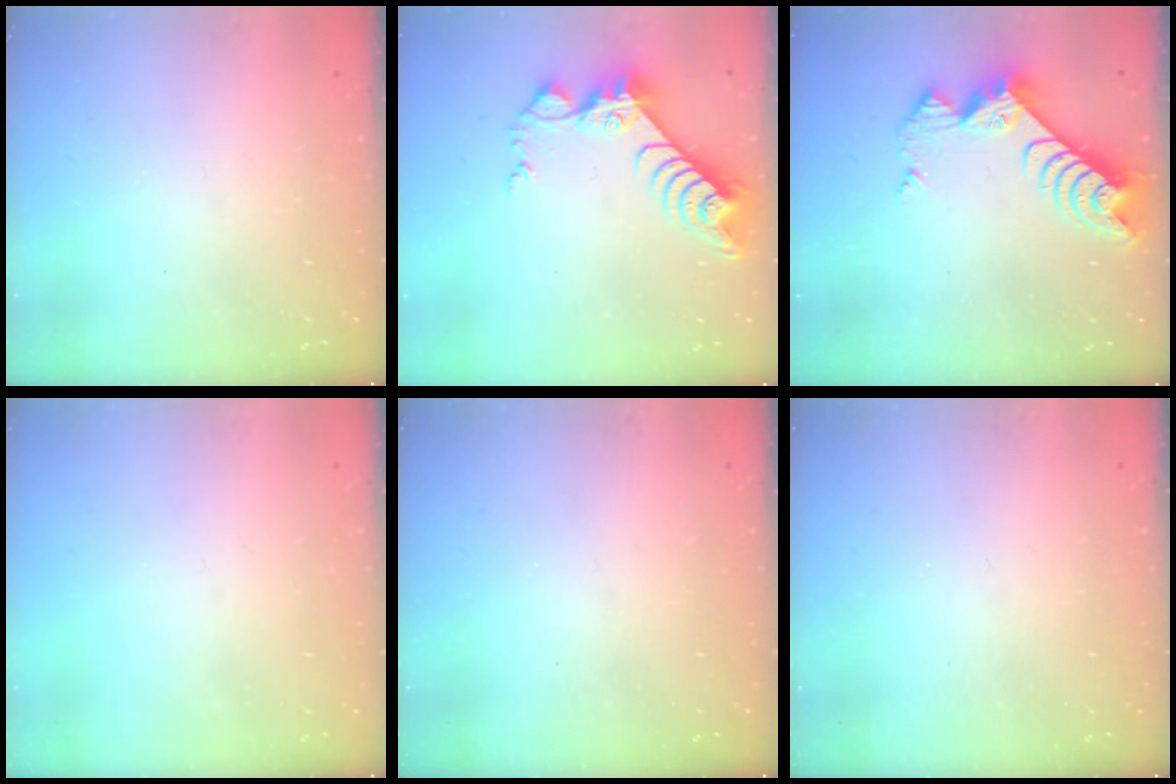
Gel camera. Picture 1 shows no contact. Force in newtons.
{"total": 9.3, "press": 9.3, "slide": 0.7}
{"total": 9.7, "press": 9.7, "slide": 0.8}
{"total": 0.0}
{"total": 0.0}
{"total": 0.0}